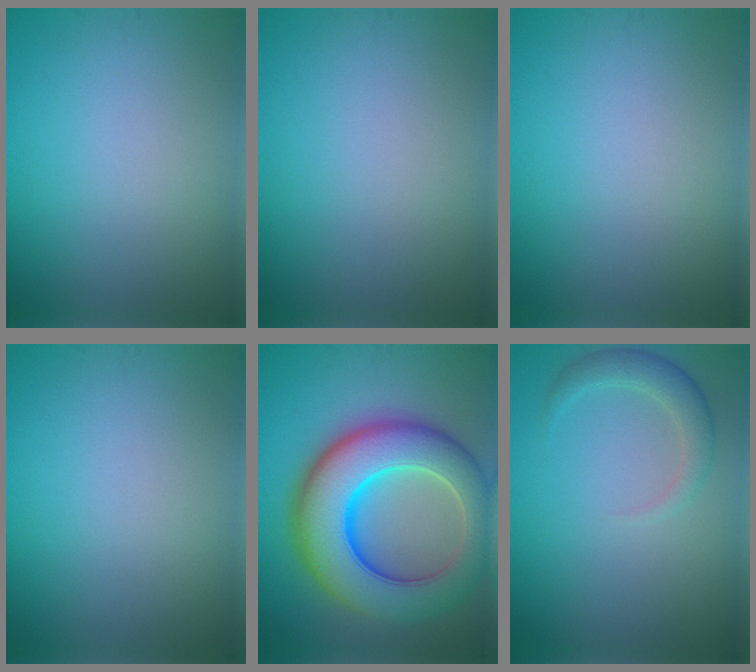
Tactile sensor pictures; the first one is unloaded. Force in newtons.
{"total": 0.0}
{"total": 0.0}
{"total": 0.0}
{"total": 12.5, "press": 12.5, "slide": 0.4}
{"total": 2.3, "press": 2.3, "slide": 0.2}